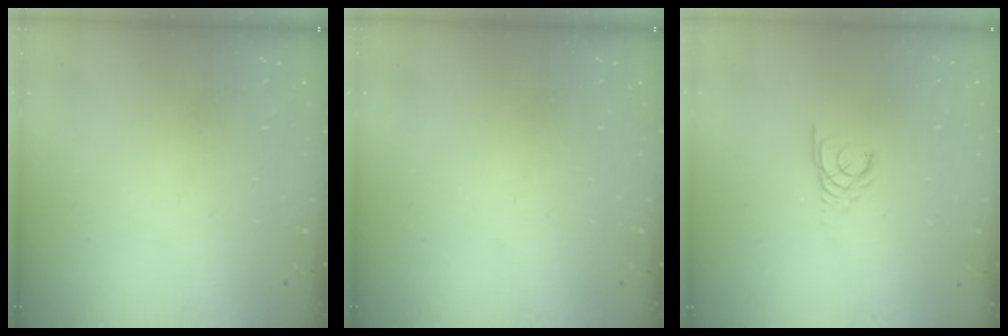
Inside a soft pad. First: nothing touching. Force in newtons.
{"total": 0.0}
{"total": 2.2, "press": 2.2, "slide": 0.2}